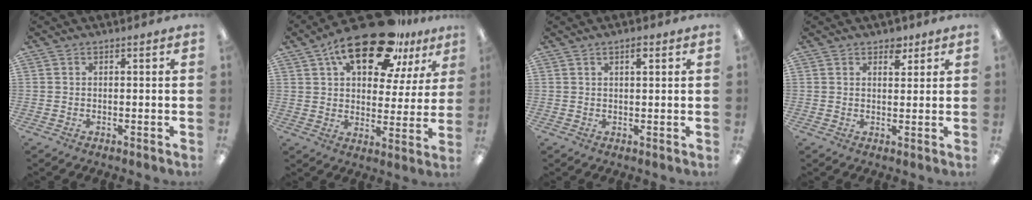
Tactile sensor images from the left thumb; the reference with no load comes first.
{"total": 21.1, "force": [13.5, 9.3, 13.3], "torque": [-0.212, -0.065, 0.226]}
{"total": 2.6, "force": [1.5, 0.9, 1.9], "torque": [-0.025, -0.002, 0.021]}
{"total": 3.8, "force": [2.4, 2.3, 1.7], "torque": [-0.005, -0.008, 0.037]}